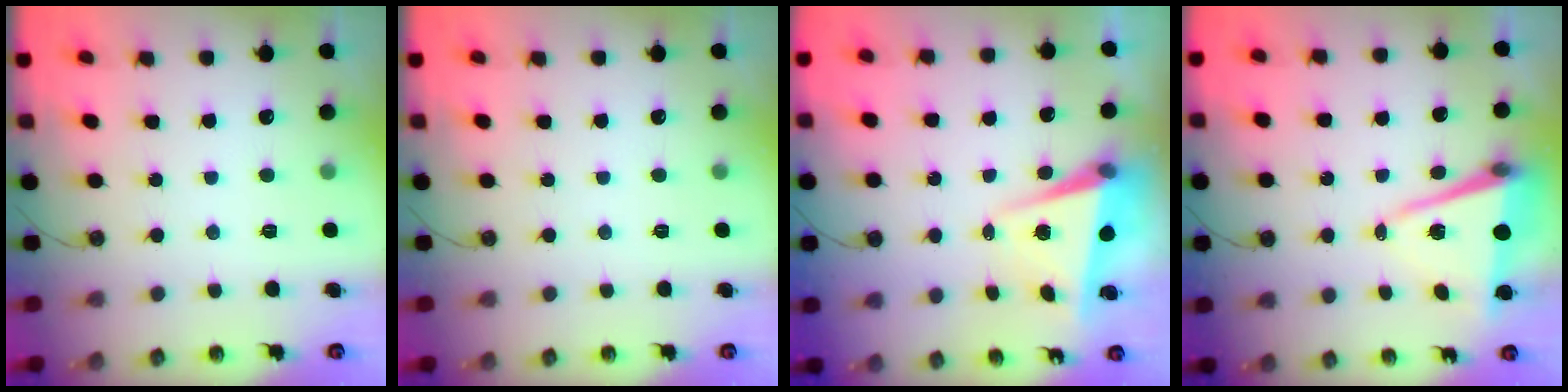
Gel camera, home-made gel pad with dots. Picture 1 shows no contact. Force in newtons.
{"total": 0.0}
{"total": 5.2, "press": 5.2, "slide": 0.6}
{"total": 8.1, "press": 7.4, "slide": 3.4}